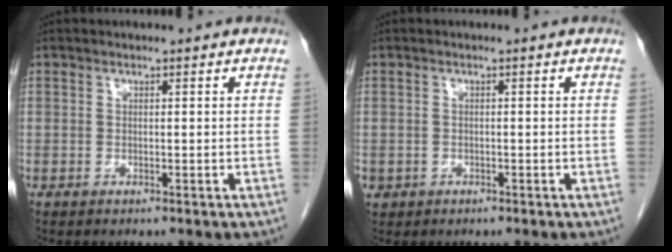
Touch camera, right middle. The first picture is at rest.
{"total": 1.4, "force": [-0.6, 1.3, 0.3], "torque": [-0.006, 0.004, -0.004]}